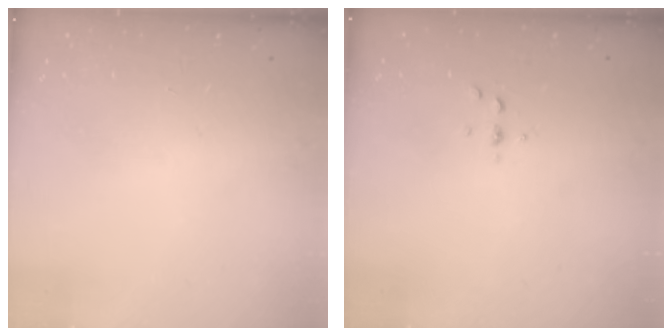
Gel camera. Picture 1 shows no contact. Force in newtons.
{"total": 2.5, "press": 2.4, "slide": 0.2}